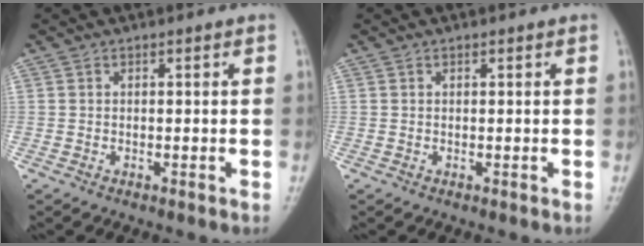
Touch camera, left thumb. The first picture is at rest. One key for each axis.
{"total": 0.0}